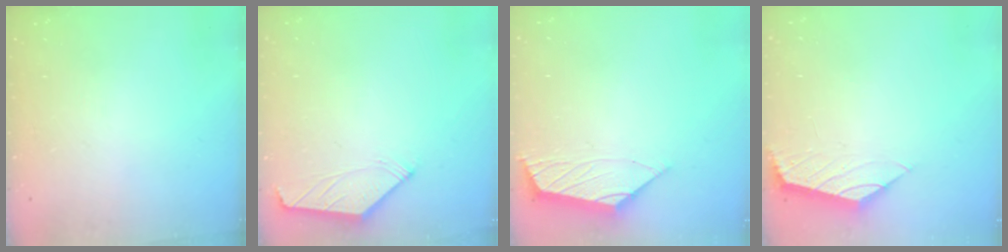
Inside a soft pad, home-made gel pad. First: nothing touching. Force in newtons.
{"total": 1.4, "press": 1.4, "slide": 0.4}
{"total": 2.9, "press": 2.8, "slide": 0.6}
{"total": 0.9, "press": 0.9, "slide": 0.3}